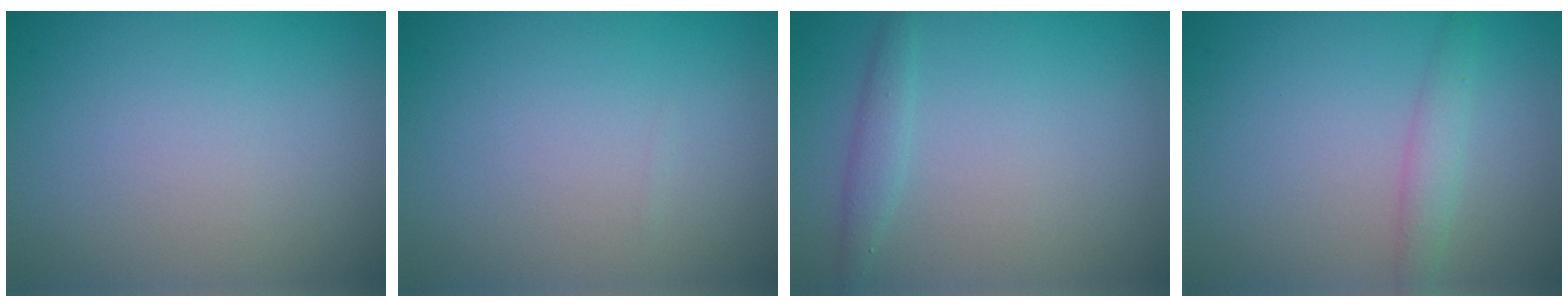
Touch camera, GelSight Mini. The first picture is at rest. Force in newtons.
{"total": 0.0}
{"total": 1.4, "press": 1.4, "slide": 0.0}
{"total": 1.8, "press": 1.7, "slide": 0.2}